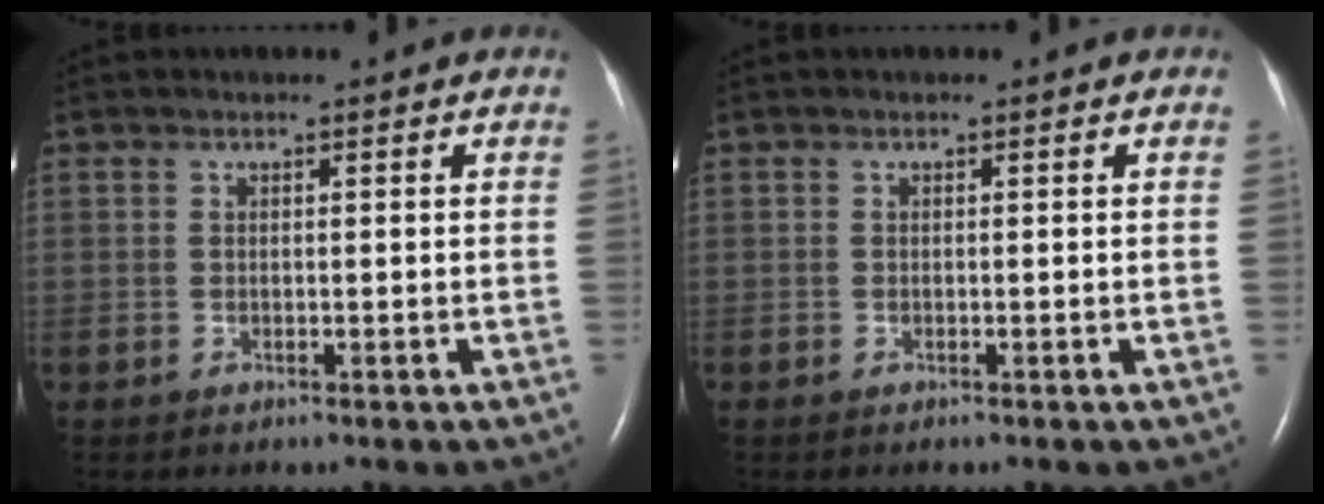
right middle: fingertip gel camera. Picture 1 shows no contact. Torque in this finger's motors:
{"motor_torque": [-0.06, -0.14, -0.05, -0.01]}